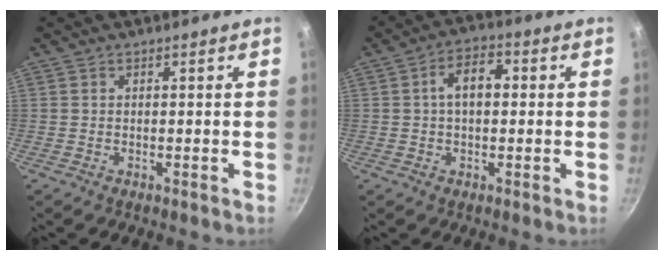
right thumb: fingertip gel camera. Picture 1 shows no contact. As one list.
[{"total": 6.3, "force": [0.8, 3.8, 5.0], "torque": [-0.063, 0.018, 0.004]}]